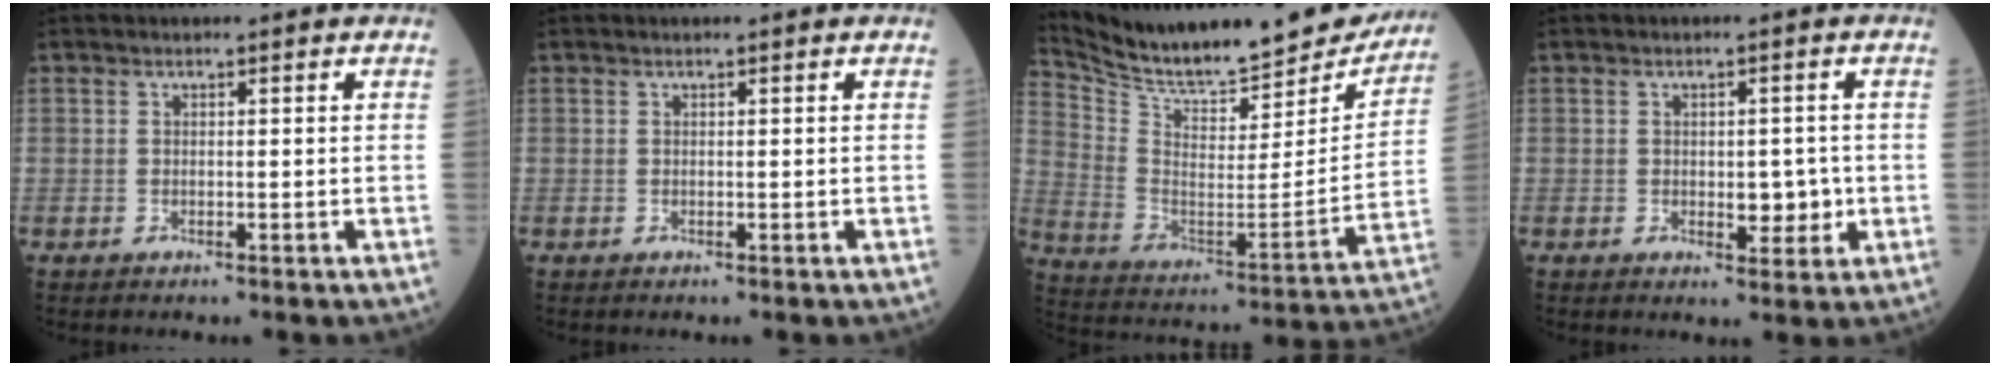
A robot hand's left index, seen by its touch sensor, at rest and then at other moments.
{"total": 0.0}
{"total": 25.8, "force": [23.4, 5.6, 9.3], "torque": [-0.159, -0.064, 0.334]}
{"total": 3.6, "force": [-0.5, 1.9, 3.1], "torque": [-0.034, -0.004, -0.004]}